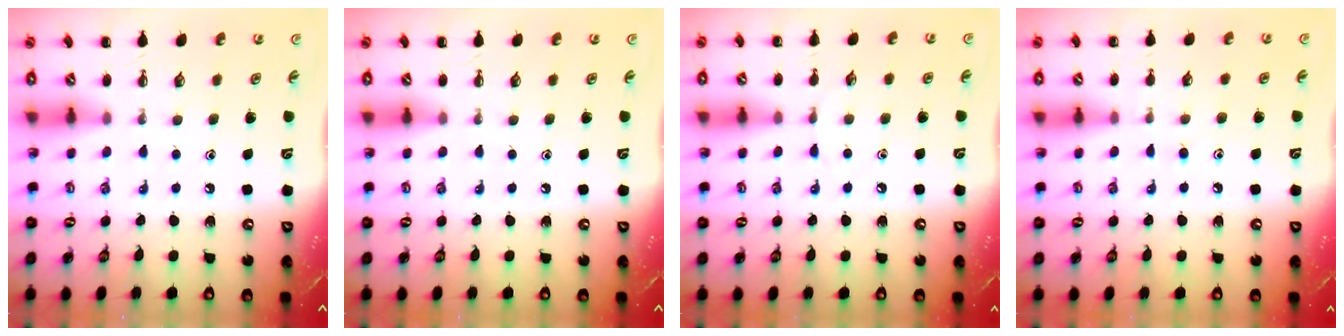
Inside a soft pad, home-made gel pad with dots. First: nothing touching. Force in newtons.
{"total": 0.0}
{"total": 4.0, "press": 3.8, "slide": 1.4}
{"total": 6.7, "press": 6.3, "slide": 2.3}